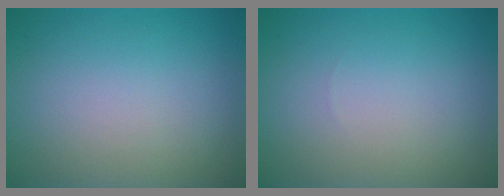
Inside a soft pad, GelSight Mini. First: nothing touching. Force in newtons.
{"total": 0.0}